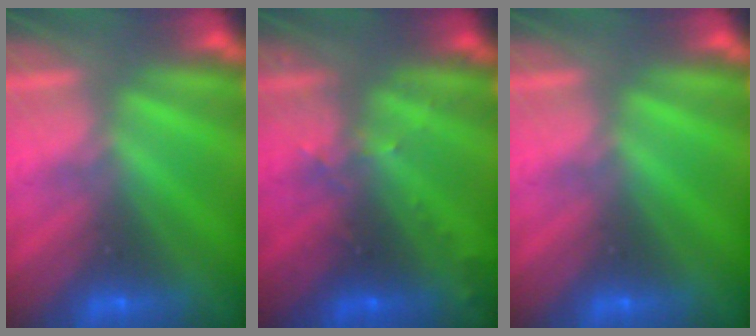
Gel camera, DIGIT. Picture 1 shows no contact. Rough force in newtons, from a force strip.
{"total": 3.0}
{"total": 0.0}